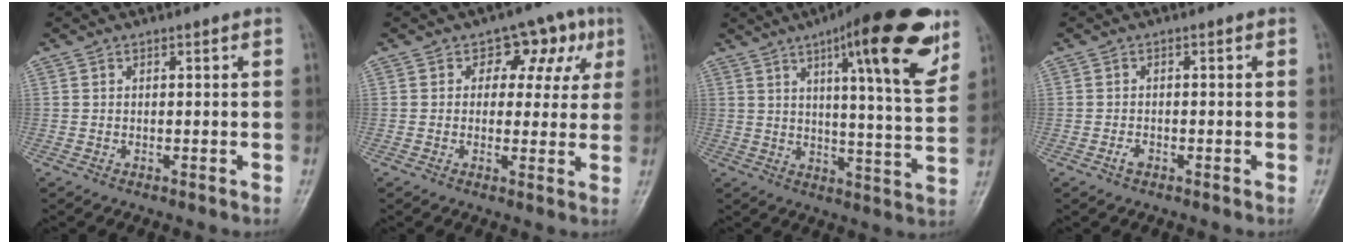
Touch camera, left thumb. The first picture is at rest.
{"total": 8.2, "force": [2.8, 6.0, 4.8], "torque": [-0.004, 0.001, 0.028]}
{"total": 19.7, "force": [10.3, 4.0, 16.3], "torque": [-0.199, -0.042, 0.143]}
{"total": 1.4, "force": [-0.8, 0.8, 0.8], "torque": [-0.017, 0.003, -0.016]}